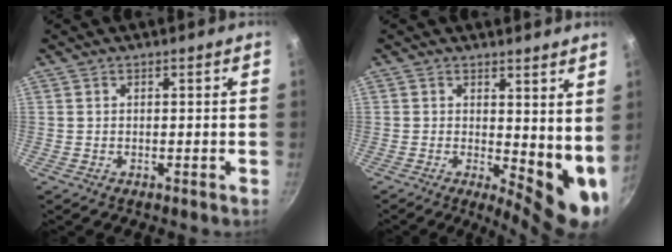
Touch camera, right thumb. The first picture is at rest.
{"total": 9.4, "force": [1.4, 4.1, 8.3], "torque": [-0.085, -0.024, 0.024]}